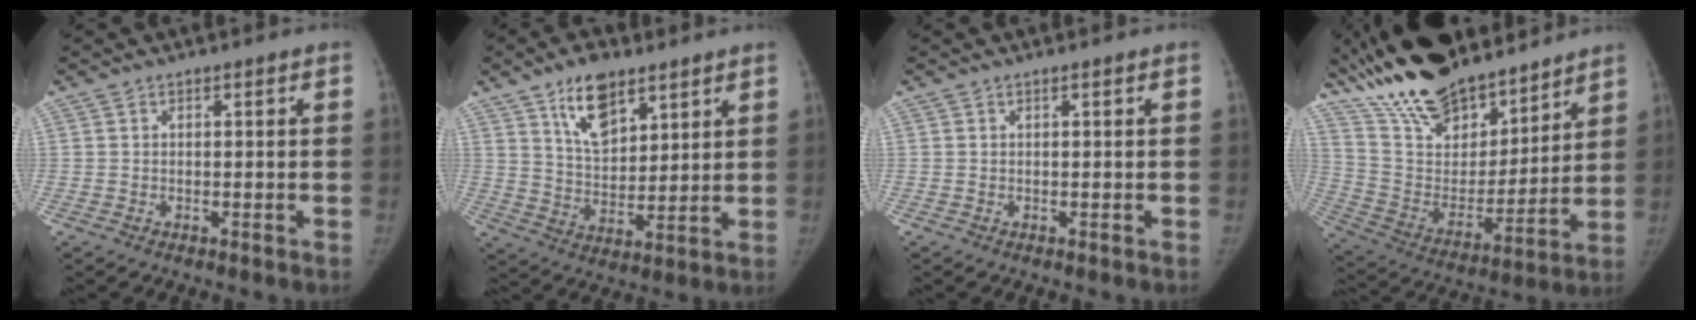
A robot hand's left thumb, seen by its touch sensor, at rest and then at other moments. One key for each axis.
{"total": 11.1, "fx": 6.8, "fy": 5.6, "fz": 6.8, "tx": -0.094, "ty": -0.041, "tz": 0.125}
{"total": 0.0}
{"total": 26.1, "fx": 21.3, "fy": 10.2, "fz": 11.1, "tx": -0.182, "ty": -0.081, "tz": 0.375}